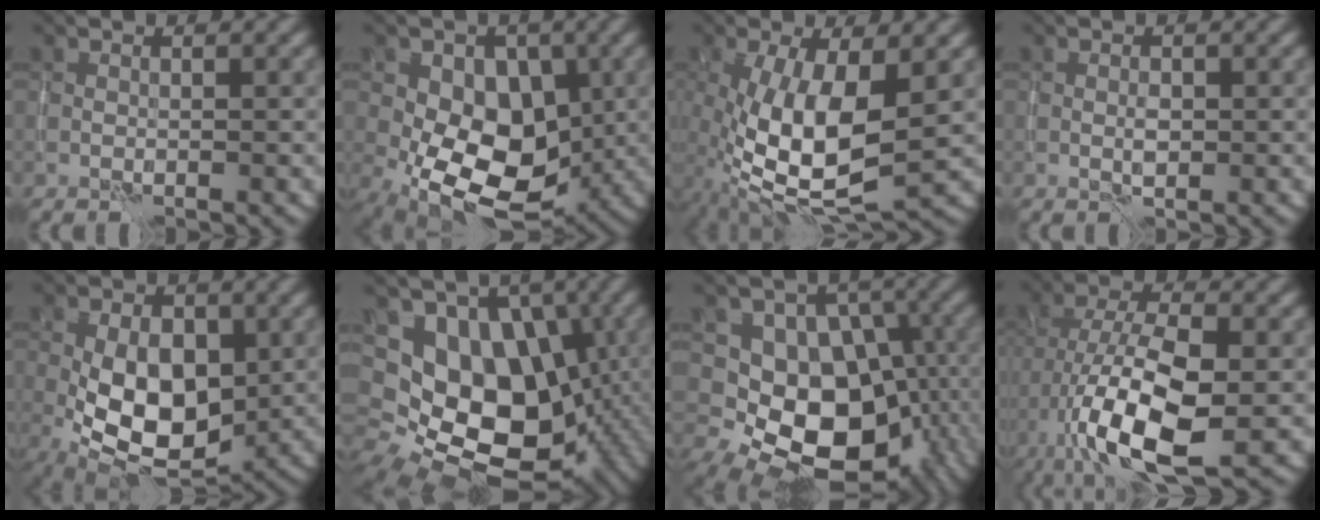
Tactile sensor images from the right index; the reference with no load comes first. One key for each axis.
{"total": 10.3, "fx": -1.2, "fy": 7.0, "fz": 7.4, "tx": -0.103, "ty": -0.005, "tz": -0.026}
{"total": 10.5, "fx": -1.2, "fy": 4.2, "fz": 9.6, "tx": -0.198, "ty": -0.020, "tz": -0.021}
{"total": 0.9, "fx": -0.1, "fy": 0.5, "fz": 0.7, "tx": -0.014, "ty": -0.001, "tz": -0.002}
{"total": 9.9, "fx": -1.4, "fy": 5.8, "fz": 7.8, "tx": -0.129, "ty": -0.003, "tz": -0.026}
{"total": 15.8, "fx": -0.6, "fy": 11.9, "fz": 10.3, "tx": -0.137, "ty": -0.017, "tz": 0.003}
{"total": 13.6, "fx": -3.1, "fy": 10.0, "fz": 8.6, "tx": -0.097, "ty": -0.005, "tz": -0.050}
{"total": 11.3, "fx": -3.9, "fy": 4.2, "fz": 9.8, "tx": -0.189, "ty": -0.002, "tz": -0.072}